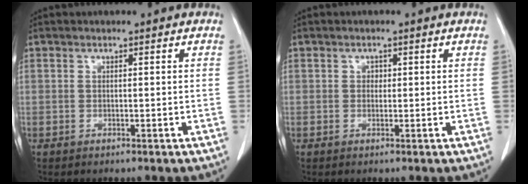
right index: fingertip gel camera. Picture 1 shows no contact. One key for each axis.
{"total": 0.9, "fx": 0.2, "fy": 0.8, "fz": 0.4, "tx": -0.005, "ty": 0.002, "tz": 0.001}